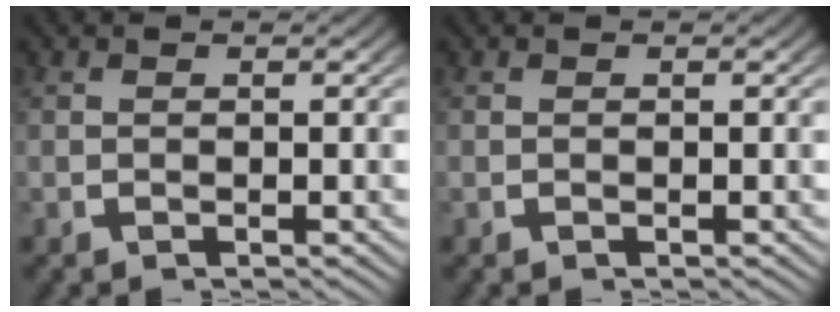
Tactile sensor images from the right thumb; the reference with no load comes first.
{"total": 0.0}